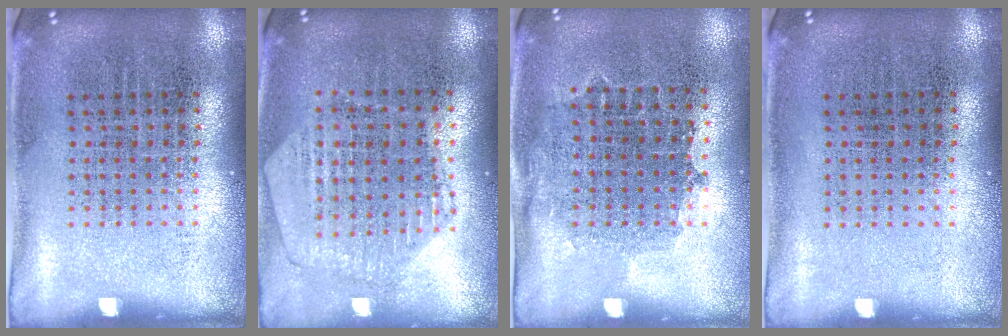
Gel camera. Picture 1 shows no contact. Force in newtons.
{"total": 0.8, "press": 0.8, "slide": 0.1}
{"total": 0.8, "press": 0.7, "slide": 0.4}
{"total": 0.0}